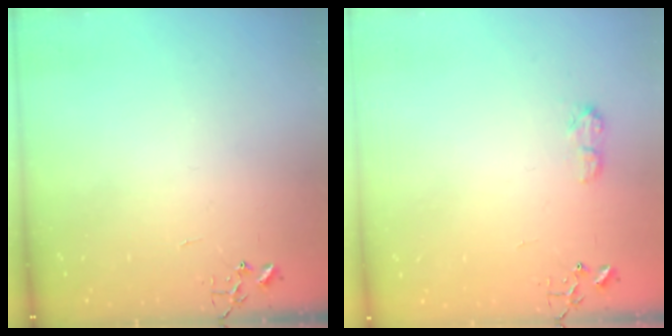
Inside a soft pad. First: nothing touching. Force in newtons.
{"total": 7.0, "press": 7.0, "slide": 0.8}